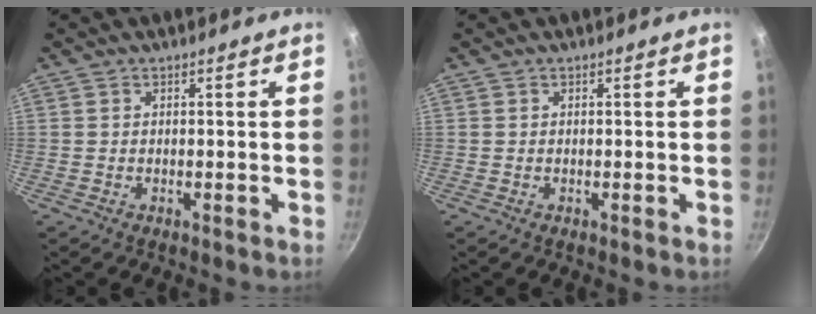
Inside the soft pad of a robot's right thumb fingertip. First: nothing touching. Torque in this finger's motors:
{"motor_torque": [0.00, 0.00, 0.00, 0.00, 0.00]}